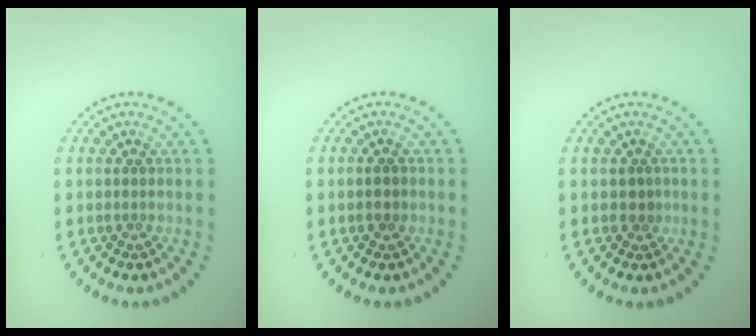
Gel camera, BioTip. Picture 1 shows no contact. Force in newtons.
{"total": 1.1, "press": 1.1, "slide": 0.1}
{"total": 0.8, "press": 0.6, "slide": 0.6}